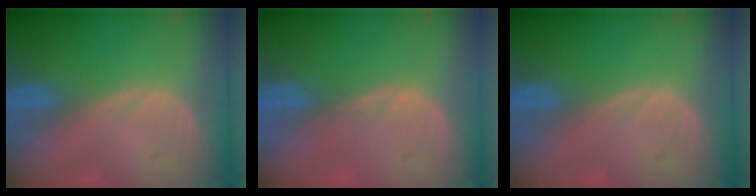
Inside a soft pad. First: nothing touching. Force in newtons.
{"total": 0.8, "press": 0.6, "slide": 0.5}
{"total": 0.0}